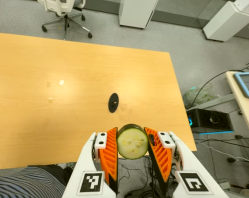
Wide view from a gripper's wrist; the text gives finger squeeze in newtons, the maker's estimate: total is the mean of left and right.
{"total": 8.7, "left": 7.9, "right": 9.6}